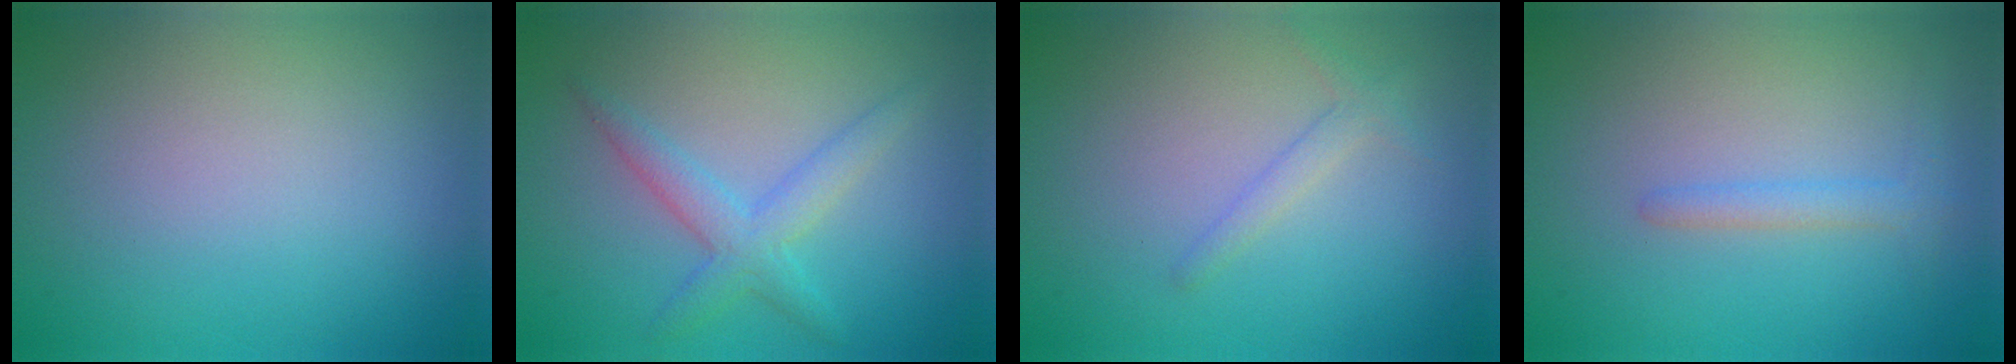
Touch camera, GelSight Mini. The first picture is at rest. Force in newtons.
{"total": 3.0, "press": 3.0, "slide": 0.1}
{"total": 1.4, "press": 1.4, "slide": 0.0}
{"total": 1.6, "press": 1.6, "slide": 0.1}